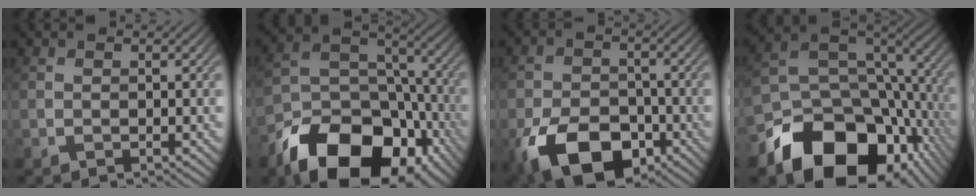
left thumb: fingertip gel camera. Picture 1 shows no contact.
{"total": 16.5, "force": [-9.6, 10.2, 8.8], "torque": [-0.174, -0.034, -0.167]}
{"total": 12.1, "force": [-5.9, 7.3, 7.6], "torque": [-0.164, -0.025, -0.103]}
{"total": 17.2, "force": [-8.6, 11.4, 9.5], "torque": [-0.192, -0.049, -0.120]}